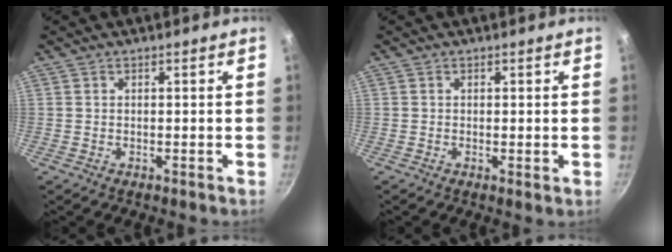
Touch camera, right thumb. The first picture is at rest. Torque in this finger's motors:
{"motor_torque": [-0.29, -0.21, -0.37, 0.16, -0.01]}